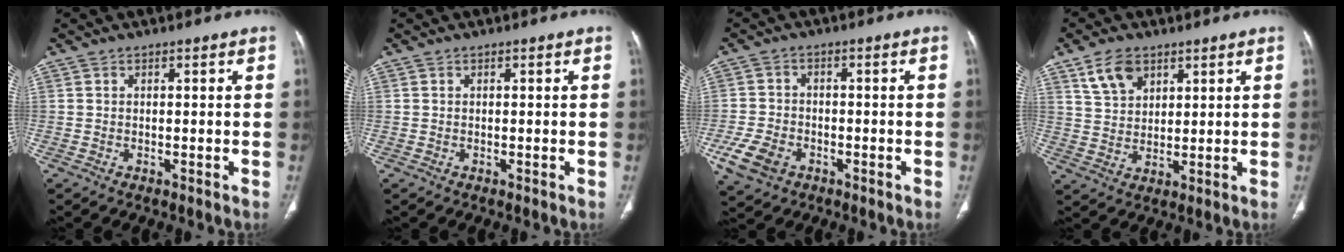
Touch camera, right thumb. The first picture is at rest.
{"total": 0.0}
{"total": 7.6, "force": [-3.3, 5.4, 4.2], "torque": [-0.085, 0.011, -0.056]}
{"total": 6.9, "force": [4.1, 4.3, 3.5], "torque": [-0.051, -0.019, 0.084]}